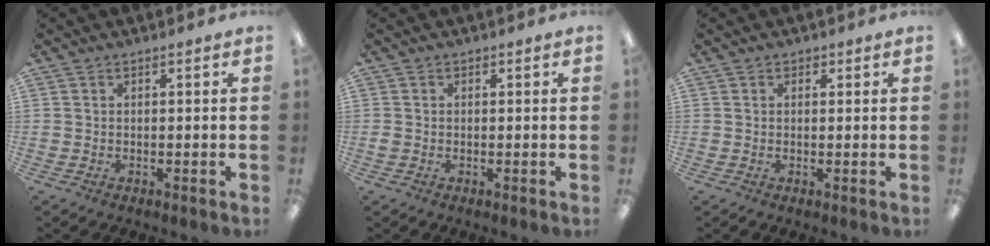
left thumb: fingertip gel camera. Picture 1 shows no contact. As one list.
[{"total": 0.6, "force": [-0.1, 0.6, 0.1], "torque": [-0.001, 0.003, -0.004]}, {"total": 0.9, "force": [0.6, 0.6, -0.2], "torque": [0.011, 0.000, 0.008]}]